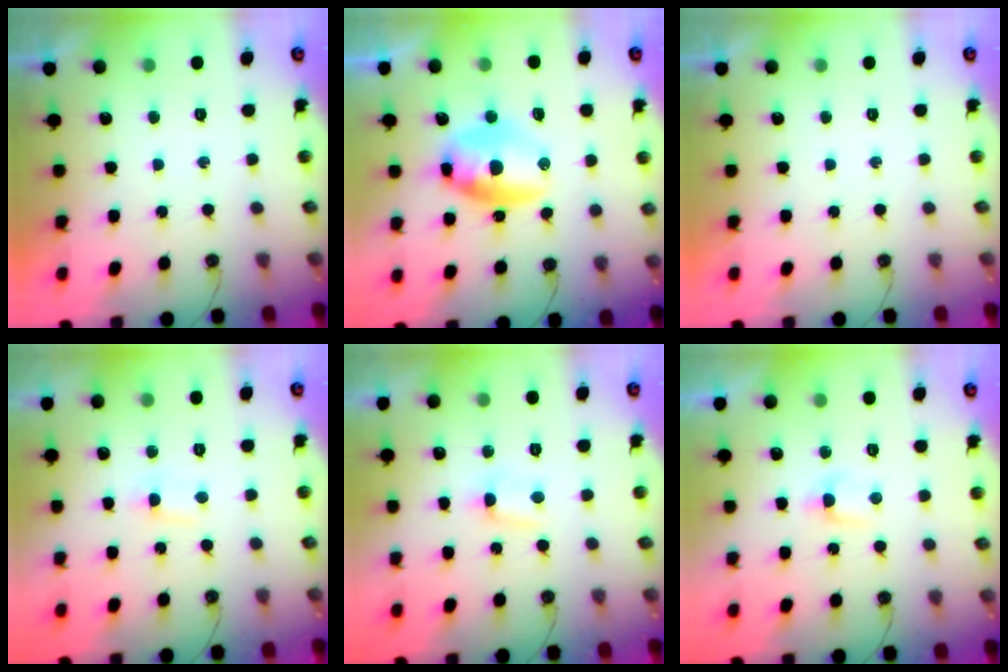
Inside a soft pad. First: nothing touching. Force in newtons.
{"total": 15.0, "press": 11.2, "slide": 10.0}
{"total": 0.0}
{"total": 2.8, "press": 2.7, "slide": 0.7}
{"total": 3.5, "press": 3.4, "slide": 0.4}
{"total": 2.7, "press": 2.6, "slide": 0.4}